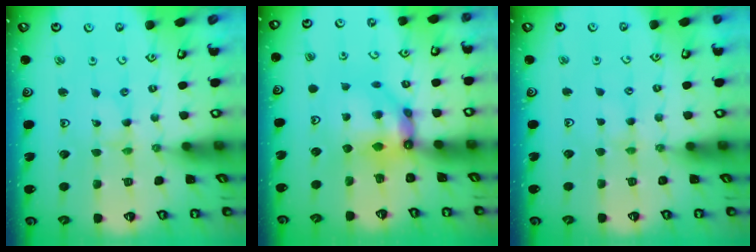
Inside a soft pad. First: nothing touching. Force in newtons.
{"total": 8.9, "press": 8.9, "slide": 0.8}
{"total": 2.3, "press": 2.3, "slide": 0.5}